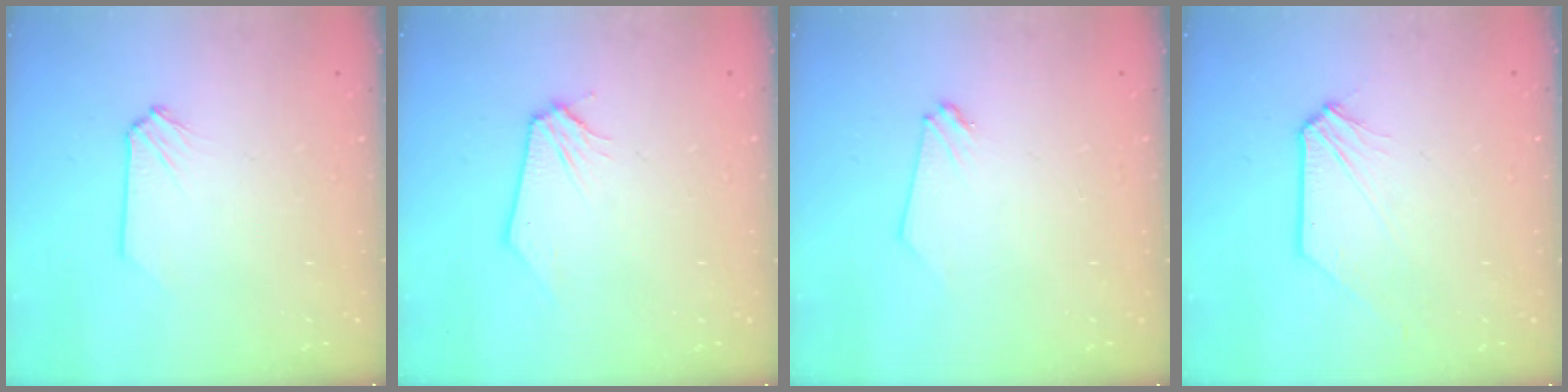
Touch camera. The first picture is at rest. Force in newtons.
{"total": 0.0}
{"total": 0.0}
{"total": 1.0, "press": 1.0, "slide": 0.1}